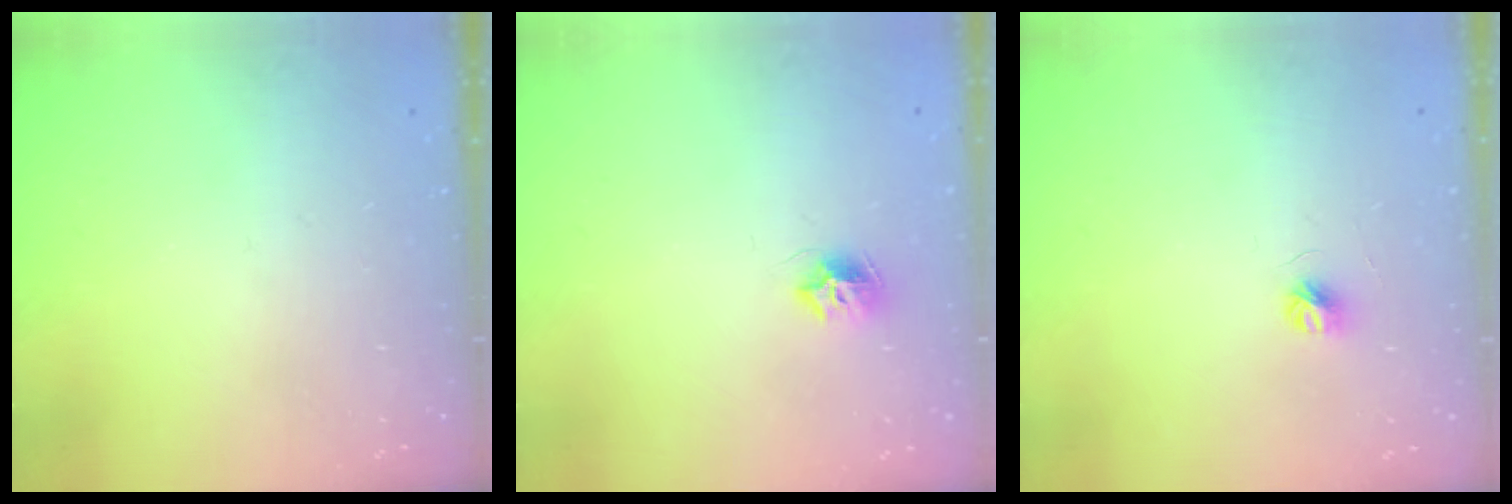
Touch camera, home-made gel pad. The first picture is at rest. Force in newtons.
{"total": 8.0, "press": 8.0, "slide": 0.5}
{"total": 4.9, "press": 4.9, "slide": 0.4}